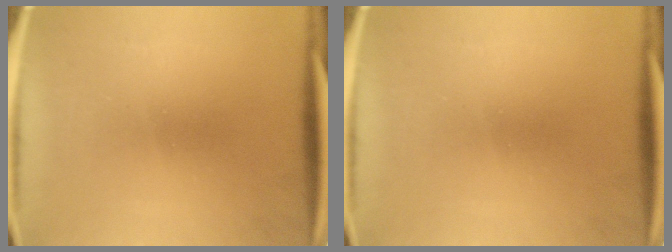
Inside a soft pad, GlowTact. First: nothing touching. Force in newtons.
{"total": 0.0}